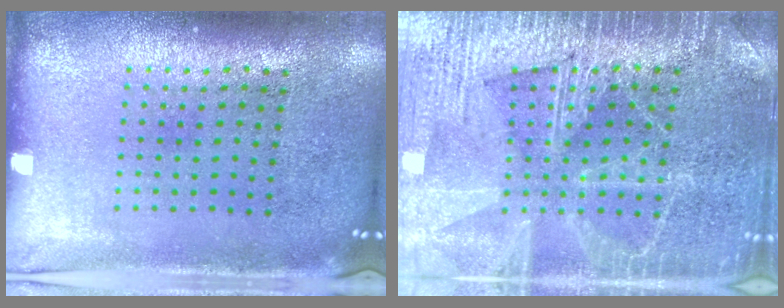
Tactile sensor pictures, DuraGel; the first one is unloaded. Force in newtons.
{"total": 3.7, "press": 3.6, "slide": 0.4}